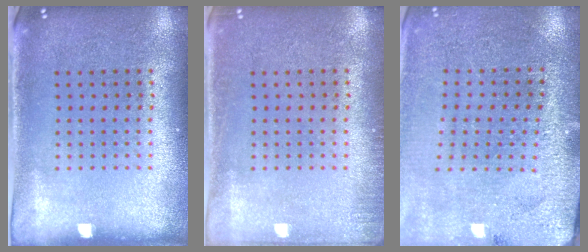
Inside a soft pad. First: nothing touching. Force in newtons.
{"total": 1.1, "press": 1.1, "slide": 0.2}
{"total": 2.9, "press": 2.9, "slide": 0.2}